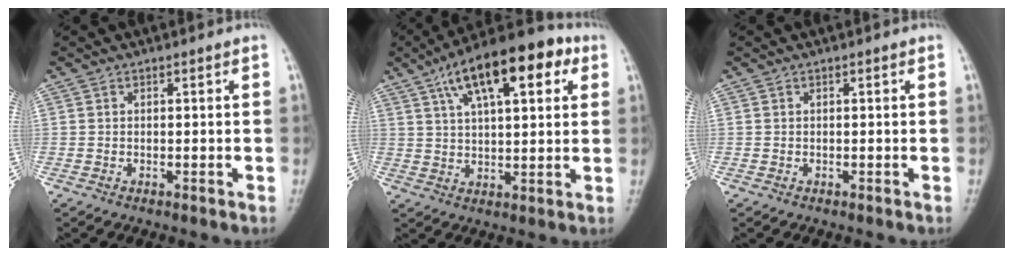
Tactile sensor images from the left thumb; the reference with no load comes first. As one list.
[{"total": 17.1, "force": [7.8, 6.7, 13.7], "torque": [-0.194, 0.002, 0.122]}, {"total": 0.0}]